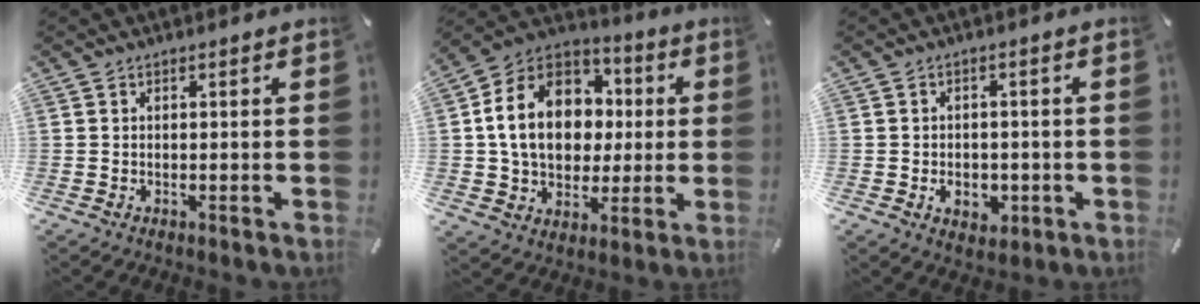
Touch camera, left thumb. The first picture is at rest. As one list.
[{"total": 17.7, "force": [1.4, 14.4, 10.2], "torque": [-0.205, 0.010, 0.029]}, {"total": 5.0, "force": [-1.3, 3.9, 2.9], "torque": [-0.039, 0.000, -0.024]}]